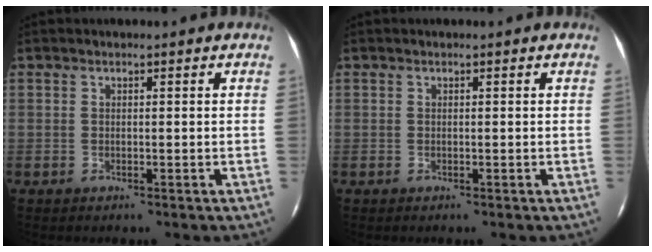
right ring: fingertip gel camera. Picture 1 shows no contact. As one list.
[{"total": 0.0}]